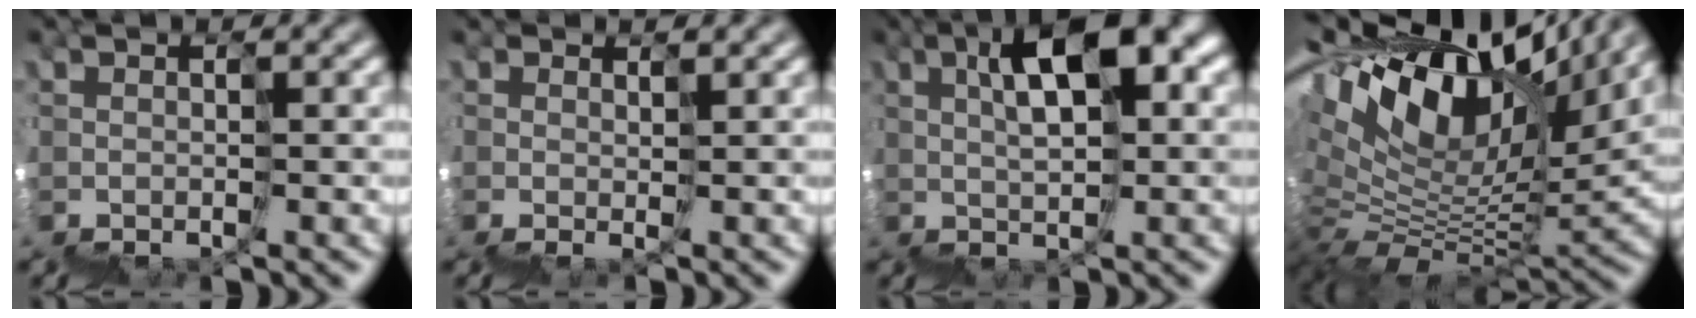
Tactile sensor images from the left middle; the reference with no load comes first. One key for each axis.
{"total": 1.5, "fx": 0.7, "fy": 0.4, "fz": 1.3, "tx": -0.002, "ty": 0.000, "tz": 0.020}
{"total": 7.8, "fx": 3.6, "fy": 2.6, "fz": 6.5, "tx": -0.093, "ty": 0.033, "tz": 0.052}
{"total": 11.5, "fx": 7.5, "fy": 4.7, "fz": 7.2, "tx": -0.132, "ty": 0.045, "tz": 0.127}